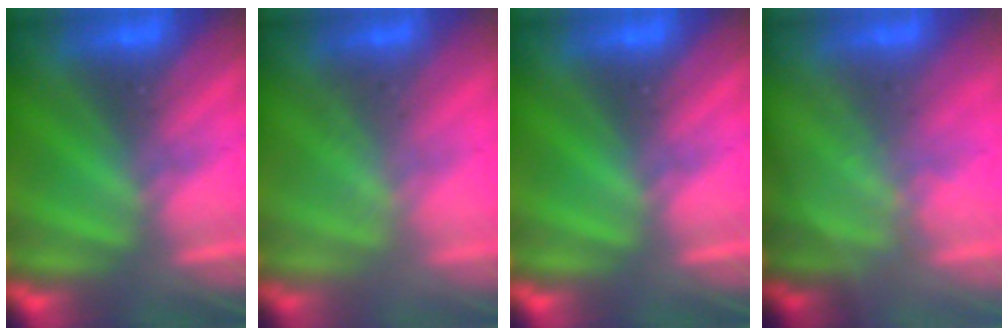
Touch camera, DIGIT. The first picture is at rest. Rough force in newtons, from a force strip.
{"total": 2.3}
{"total": 0.0}
{"total": 1.4}